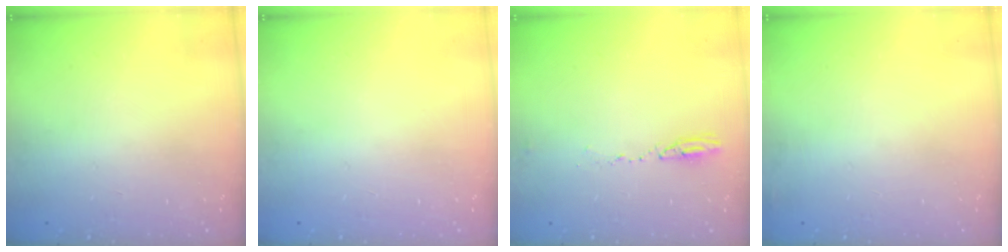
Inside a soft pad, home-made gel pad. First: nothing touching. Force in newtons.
{"total": 0.0}
{"total": 3.9, "press": 3.8, "slide": 1.2}
{"total": 2.9, "press": 2.4, "slide": 1.6}